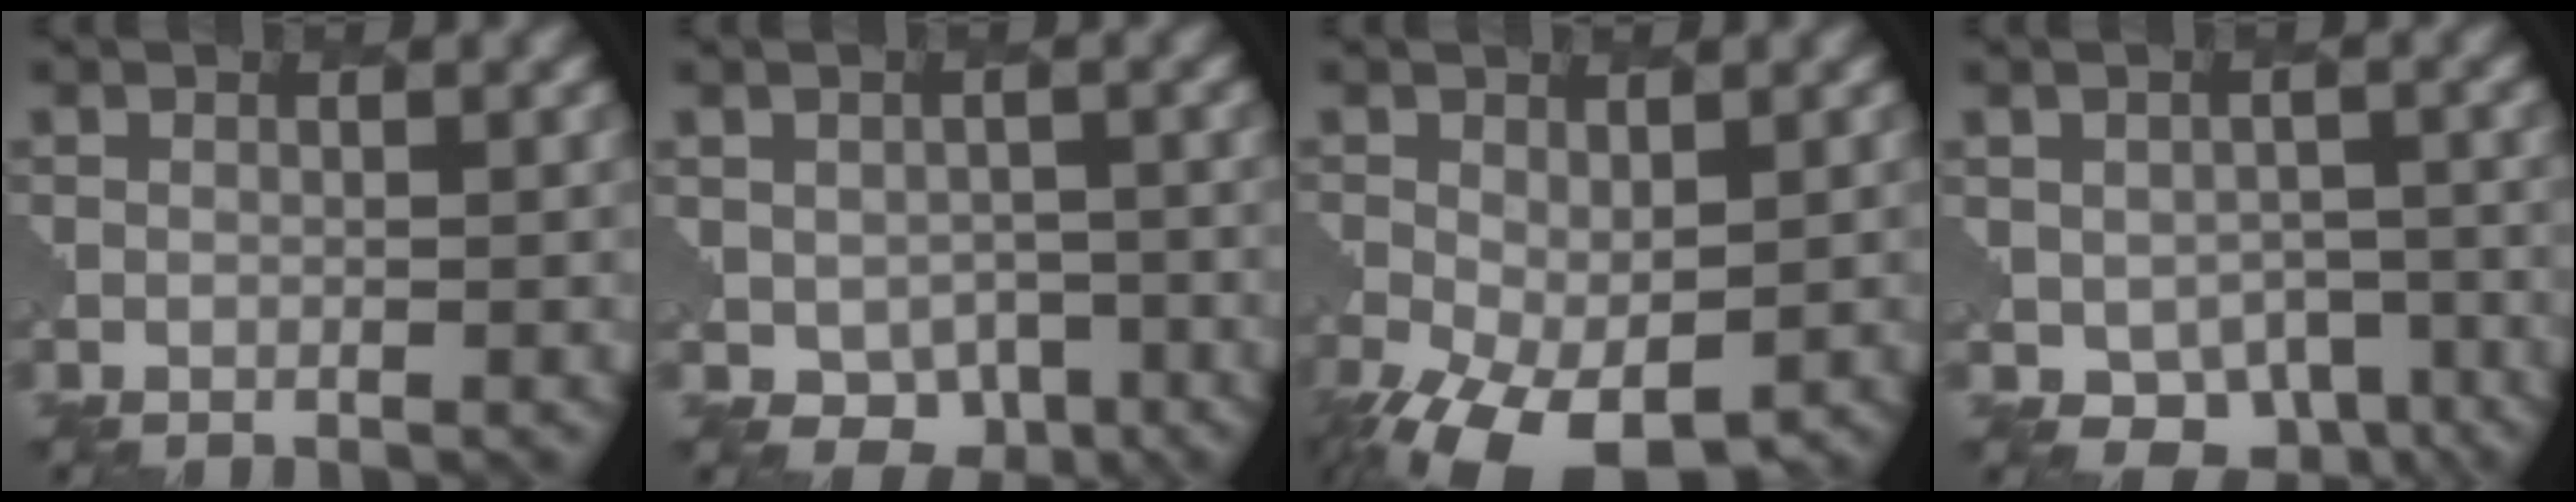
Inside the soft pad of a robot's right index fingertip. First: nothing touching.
{"total": 4.1, "force": [-1.3, 3.3, 2.0], "torque": [-0.033, -0.017, -0.017]}
{"total": 7.4, "force": [-2.9, 4.1, 5.5], "torque": [-0.123, -0.032, -0.039]}
{"total": 5.4, "force": [-2.4, 3.9, 2.9], "torque": [-0.043, -0.023, -0.031]}